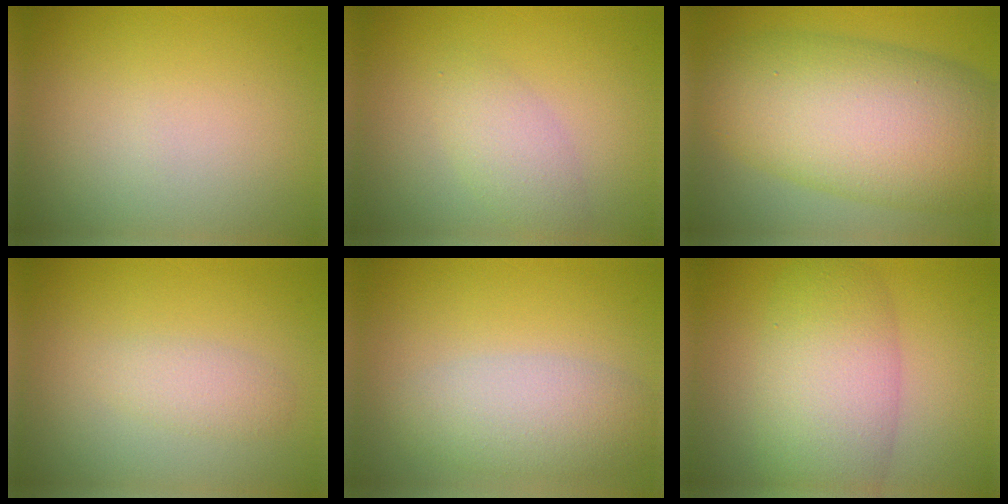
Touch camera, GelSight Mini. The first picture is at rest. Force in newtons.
{"total": 2.4, "press": 2.4, "slide": 0.2}
{"total": 12.7, "press": 12.7, "slide": 0.3}
{"total": 1.6, "press": 1.6, "slide": 0.1}
{"total": 4.3, "press": 4.3, "slide": 0.2}
{"total": 7.2, "press": 7.2, "slide": 0.1}